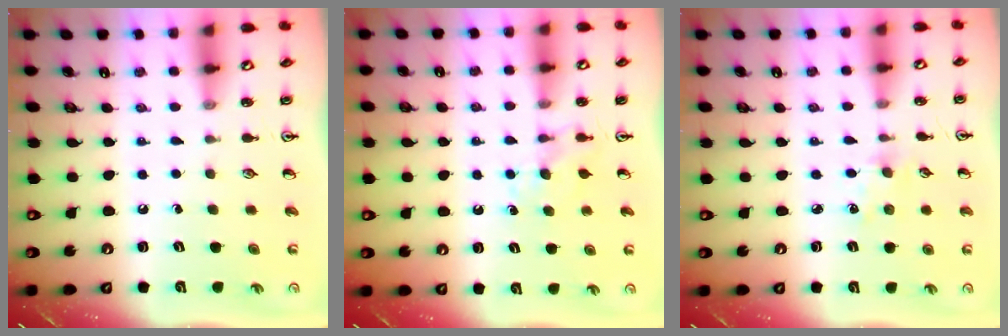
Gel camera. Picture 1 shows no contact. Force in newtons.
{"total": 4.6, "press": 4.5, "slide": 0.6}
{"total": 2.5, "press": 2.4, "slide": 0.4}